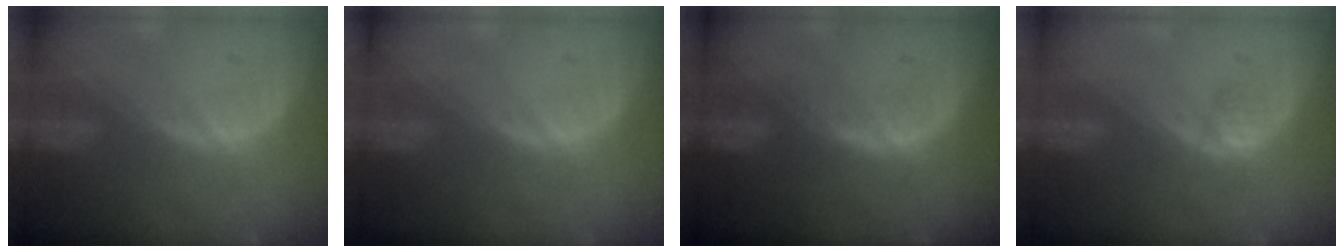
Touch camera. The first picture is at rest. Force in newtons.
{"total": 0.0}
{"total": 2.5, "press": 2.4, "slide": 0.2}
{"total": 1.9, "press": 1.7, "slide": 0.8}